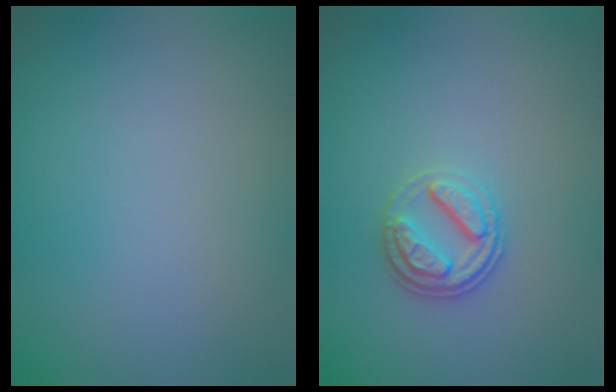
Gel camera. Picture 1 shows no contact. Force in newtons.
{"total": 2.8, "press": 2.6, "slide": 1.1}